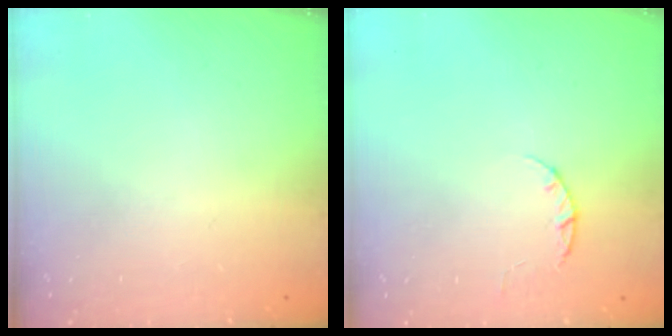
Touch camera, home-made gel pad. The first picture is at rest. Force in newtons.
{"total": 2.4, "press": 2.3, "slide": 0.4}